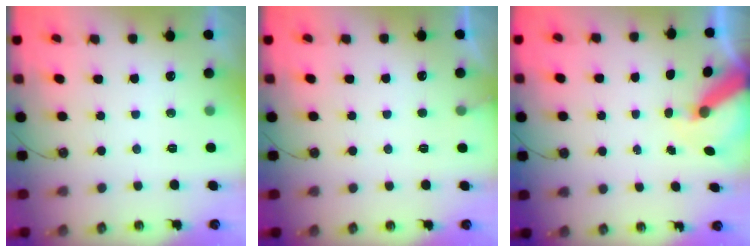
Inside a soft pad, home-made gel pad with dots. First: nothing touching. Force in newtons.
{"total": 4.6, "press": 4.6, "slide": 0.3}
{"total": 6.9, "press": 6.9, "slide": 0.9}